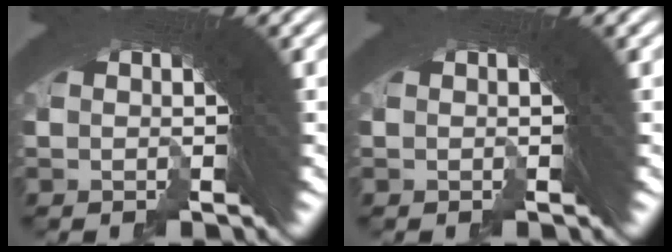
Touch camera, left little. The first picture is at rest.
{"total": 0.0}